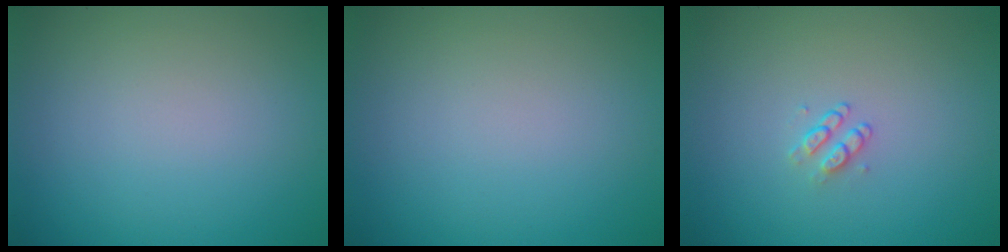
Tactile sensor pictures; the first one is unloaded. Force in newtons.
{"total": 0.0}
{"total": 1.1, "press": 0.8, "slide": 0.7}